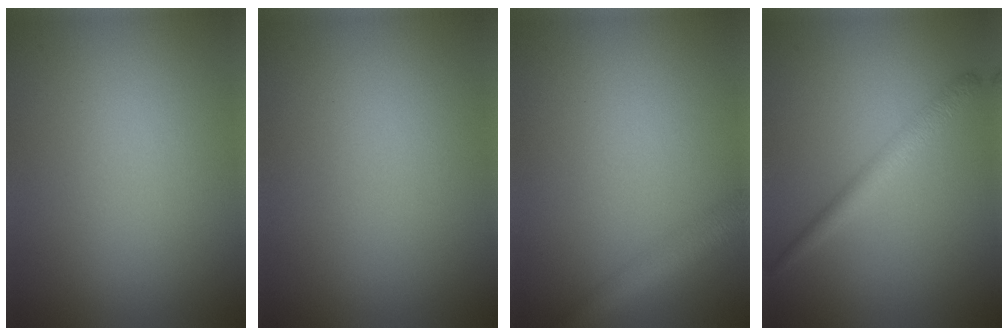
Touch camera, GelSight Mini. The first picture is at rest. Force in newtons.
{"total": 0.0}
{"total": 3.5, "press": 3.5, "slide": 0.1}
{"total": 2.4, "press": 2.4, "slide": 0.1}